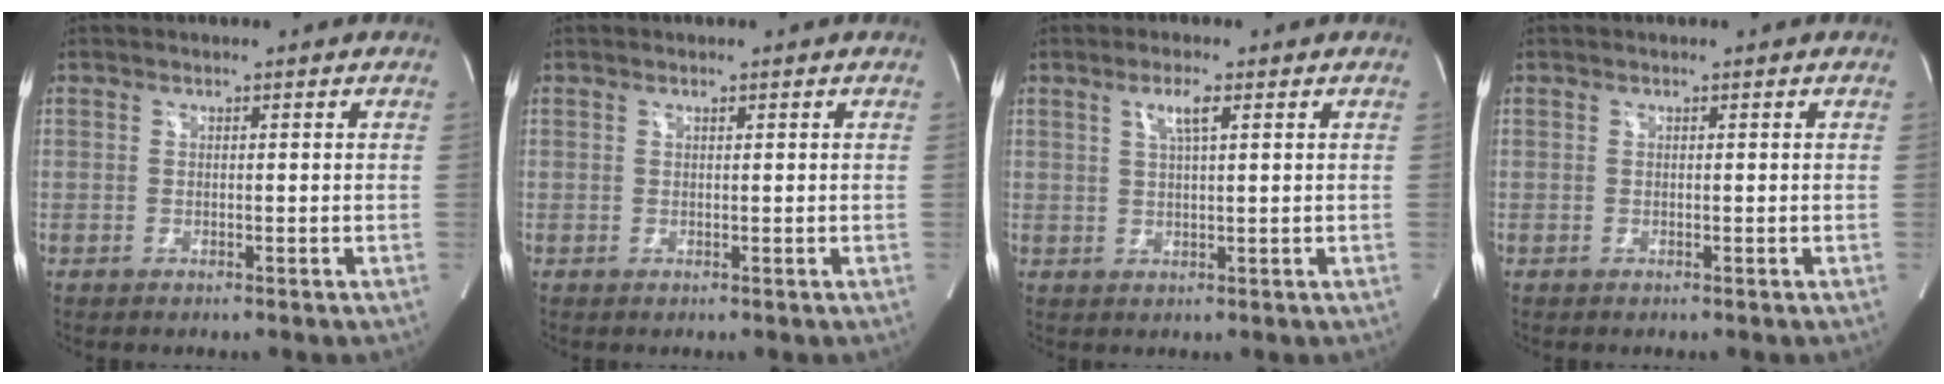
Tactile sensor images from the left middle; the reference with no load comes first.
{"total": 0.0}
{"total": 3.1, "force": [1.4, 0.2, 2.7], "torque": [-0.053, 0.000, 0.026]}
{"total": 0.0}